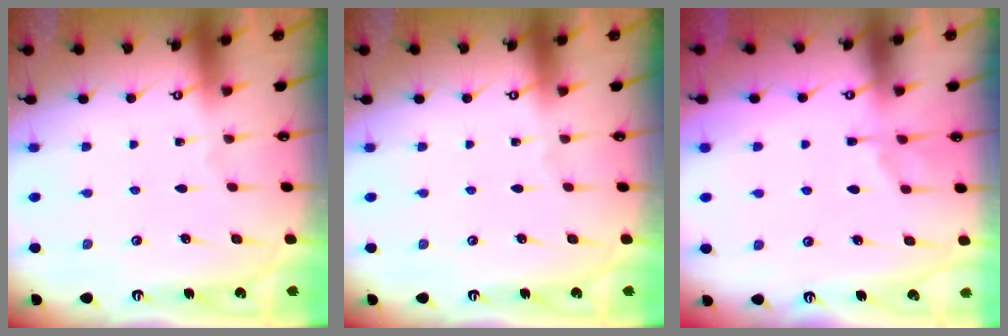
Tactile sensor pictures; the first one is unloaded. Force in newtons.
{"total": 0.0}
{"total": 1.7, "press": 1.4, "slide": 0.9}